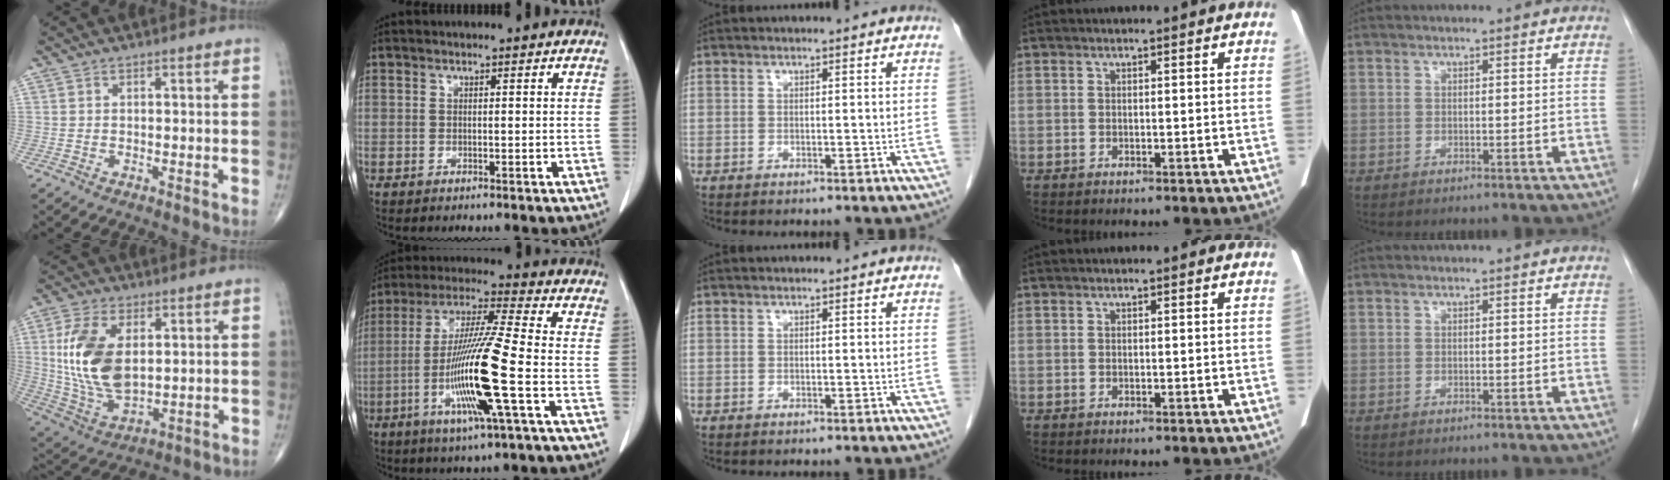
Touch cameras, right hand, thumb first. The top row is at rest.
{"thumb": {"total": 16.0, "force": [2.8, 8.8, 13.0], "torque": [-0.254, -0.015, 0.064]}, "index": {"total": 14.9, "force": [-4.1, -0.6, 14.3], "torque": [-0.287, -0.013, -0.084]}}